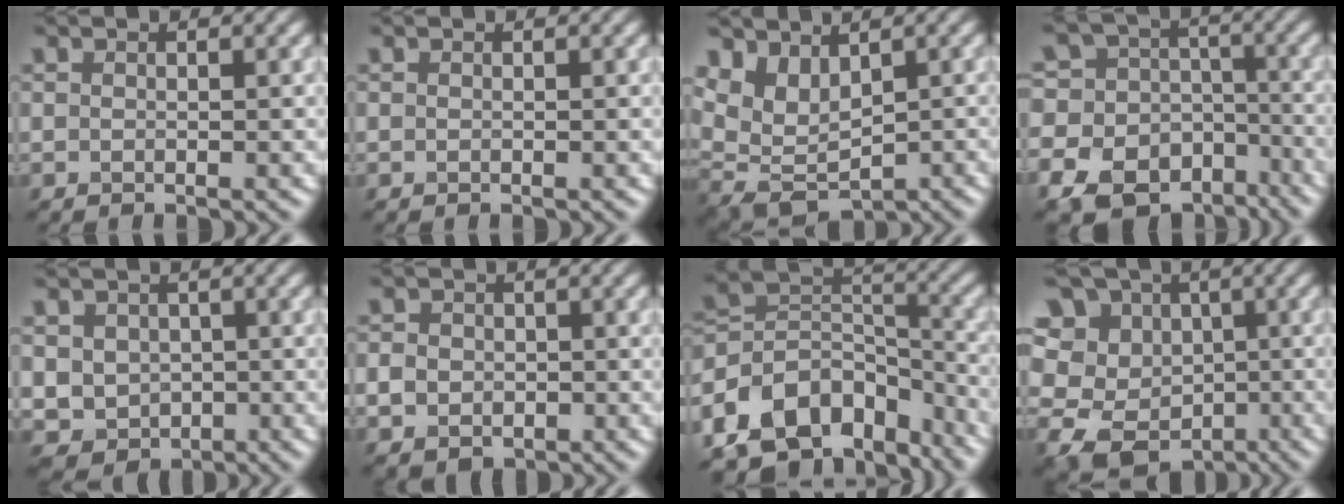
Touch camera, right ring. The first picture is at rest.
{"total": 0.0}
{"total": 4.6, "force": [2.2, 2.5, 3.1], "torque": [-0.065, -0.015, 0.051]}
{"total": 15.2, "force": [-8.9, 11.6, 4.2], "torque": [-0.092, -0.033, -0.141]}
{"total": 4.7, "force": [-0.2, 4.3, 1.9], "torque": [-0.037, -0.006, -0.007]}
{"total": 3.1, "force": [-0.5, 2.7, 1.5], "torque": [-0.019, -0.005, -0.011]}
{"total": 11.3, "force": [-7.4, 6.9, 5.0], "torque": [-0.095, 0.018, -0.127]}
{"total": 13.6, "force": [2.1, 12.0, 6.1], "torque": [-0.149, 0.032, 0.019]}